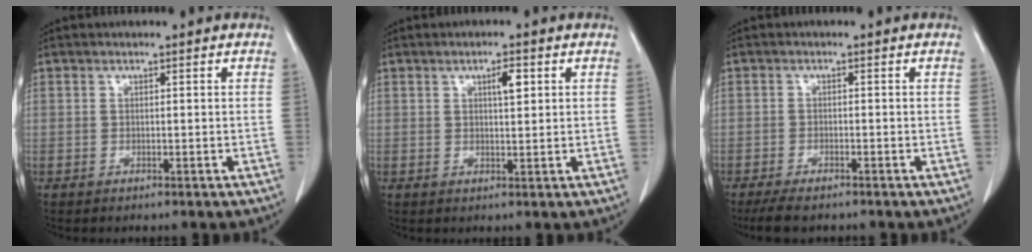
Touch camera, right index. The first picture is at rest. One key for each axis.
{"total": 2.6, "fx": 1.0, "fy": 0.6, "fz": 2.3, "tx": -0.041, "ty": -0.001, "tz": 0.015}
{"total": 4.9, "fx": -4.0, "fy": 1.1, "fz": 2.5, "tx": -0.046, "ty": -0.012, "tz": -0.060}